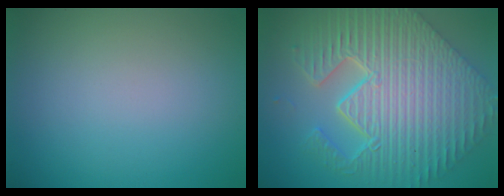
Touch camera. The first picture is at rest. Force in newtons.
{"total": 11.1, "press": 8.1, "slide": 7.6}